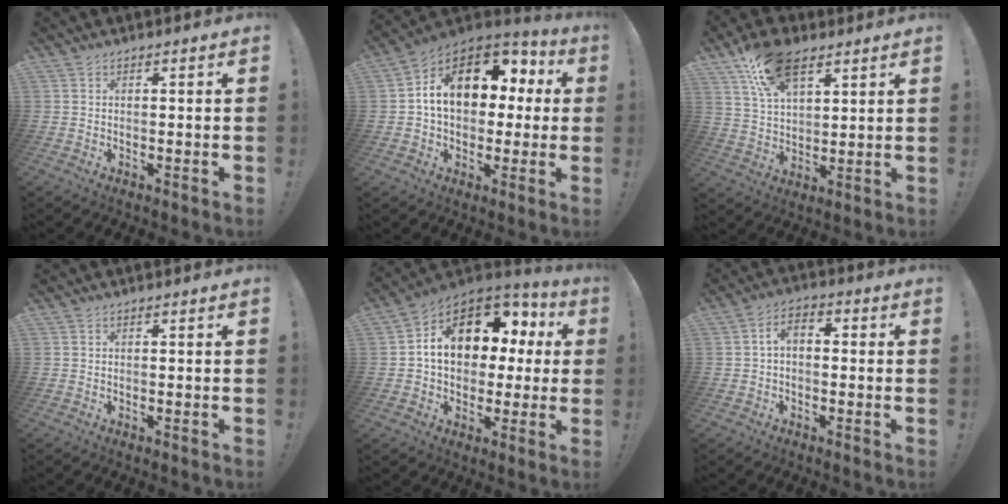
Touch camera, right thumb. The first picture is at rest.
{"total": 16.4, "force": [4.2, 11.6, 10.8], "torque": [-0.157, -0.008, 0.076]}
{"total": 15.2, "force": [9.0, 8.3, 9.0], "torque": [-0.153, -0.029, 0.166]}
{"total": 0.0}
{"total": 15.1, "force": [4.1, 11.1, 9.3], "torque": [-0.136, -0.017, 0.082]}
{"total": 4.7, "force": [-0.5, 2.7, 3.8], "torque": [-0.066, 0.012, -0.010]}